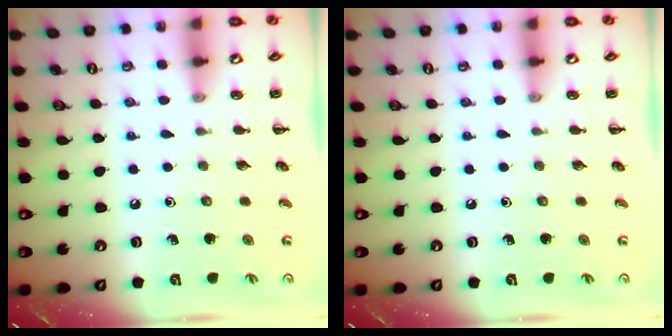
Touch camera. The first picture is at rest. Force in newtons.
{"total": 0.0}